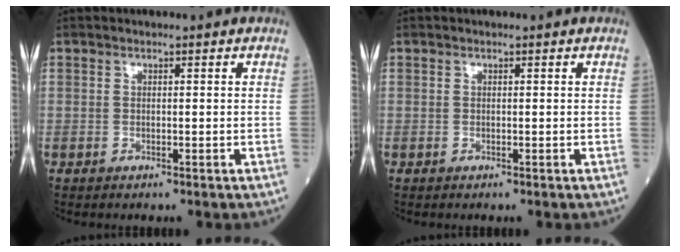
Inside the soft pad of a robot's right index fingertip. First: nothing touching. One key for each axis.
{"total": 0.0}